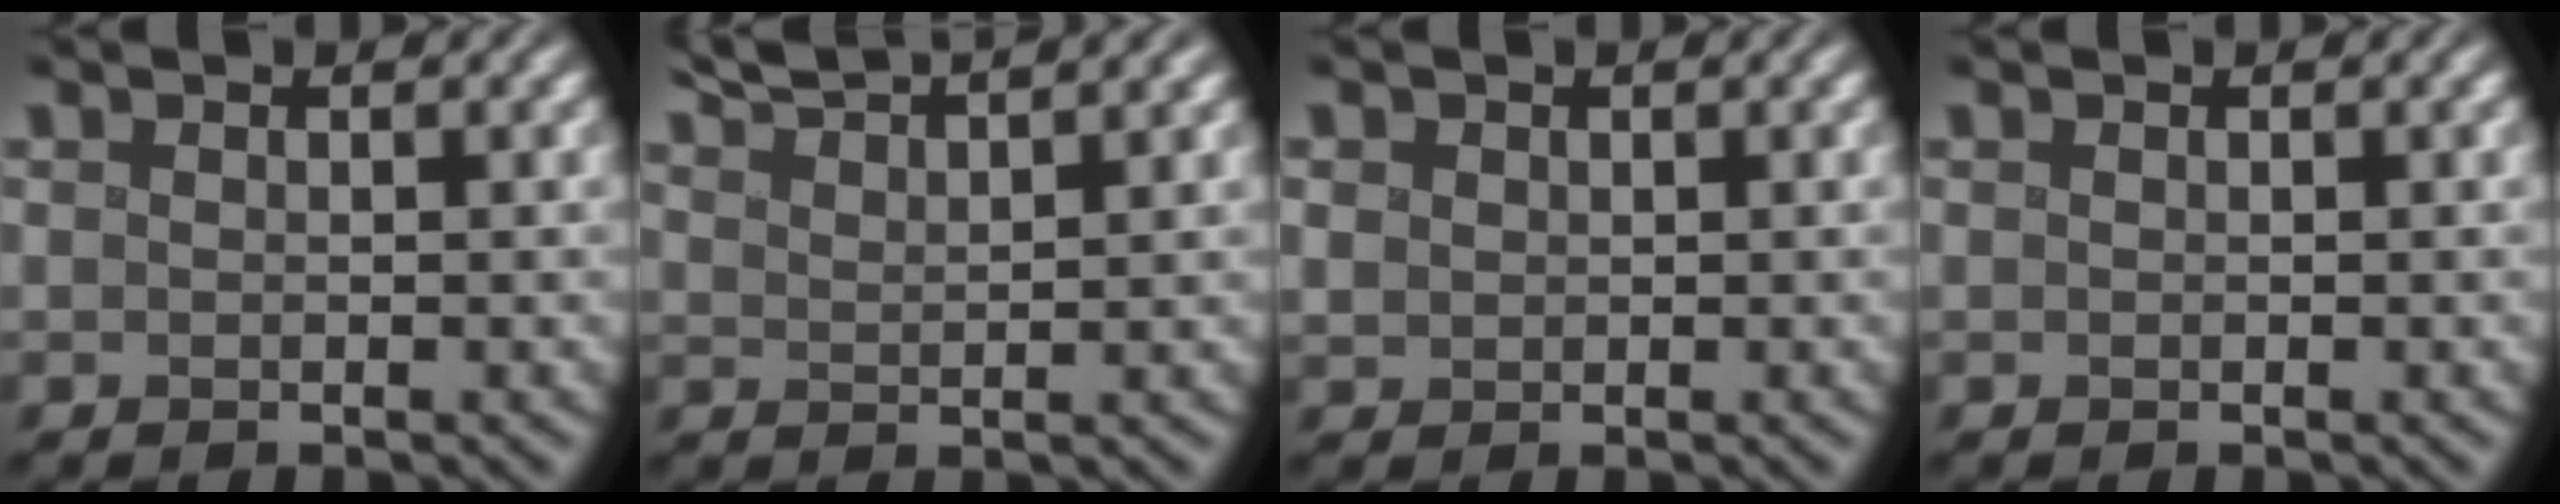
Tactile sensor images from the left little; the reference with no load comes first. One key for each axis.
{"total": 5.3, "fx": 4.9, "fy": 0.5, "fz": 2.1, "tx": -0.033, "ty": 0.017, "tz": 0.076}
{"total": 0.6, "fx": 0.4, "fy": 0.5, "fz": 0.0, "tx": -0.010, "ty": -0.003, "tz": 0.018}
{"total": 0.0}